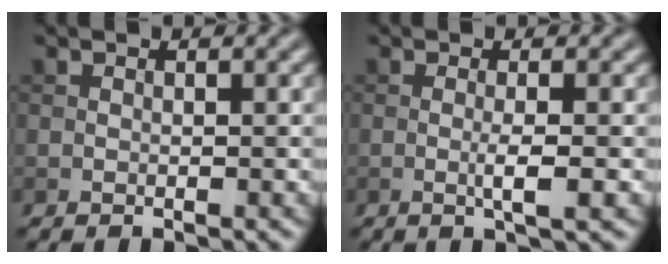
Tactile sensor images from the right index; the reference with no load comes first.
{"total": 2.2, "force": [-0.4, 0.2, 2.1], "torque": [-0.036, -0.001, -0.011]}